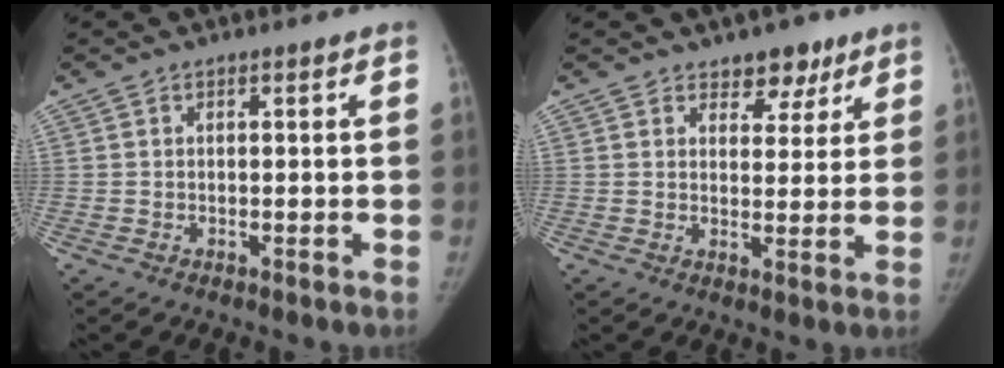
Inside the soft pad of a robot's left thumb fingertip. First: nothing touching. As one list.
[{"total": 5.5, "force": [3.8, 3.4, 2.1], "torque": [0.011, -0.020, 0.055]}]